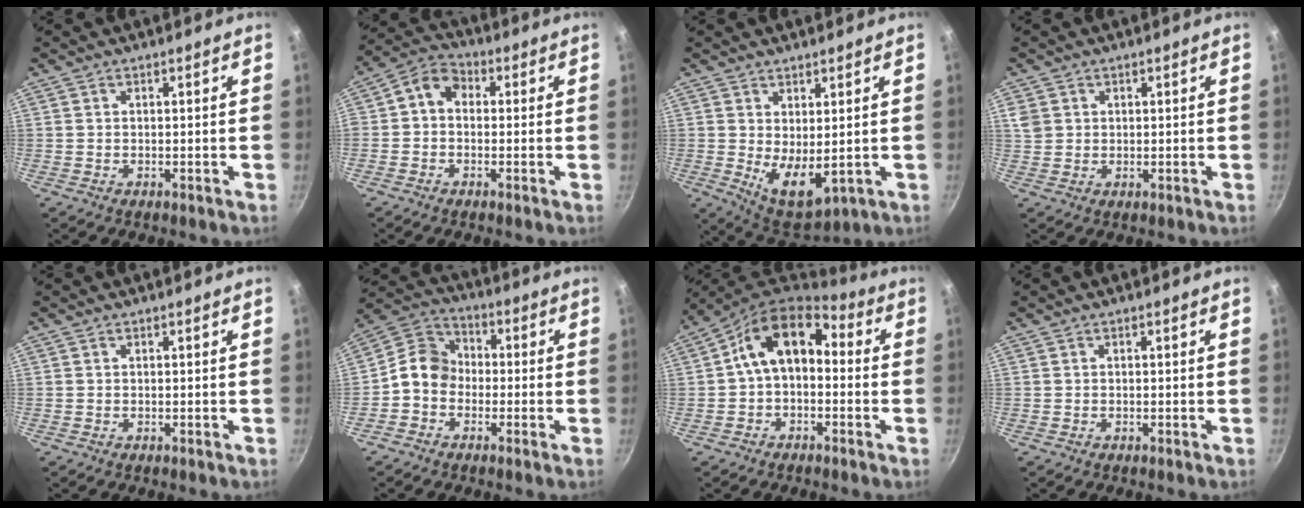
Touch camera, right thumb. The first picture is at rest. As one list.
[{"total": 6.1, "force": [0.1, 4.6, 4.0], "torque": [-0.066, 0.022, -0.020]}, {"total": 8.2, "force": [1.1, 4.2, 6.9], "torque": [-0.091, -0.030, 0.037]}, {"total": 3.7, "force": [1.3, 3.2, 1.5], "torque": [-0.022, -0.003, 0.027]}, {"total": 0.0}, {"total": 8.3, "force": [-1.7, 7.0, 4.2], "torque": [-0.048, 0.033, -0.057]}, {"total": 11.9, "force": [0.5, 8.0, 8.8], "torque": [-0.125, 0.045, -0.014]}, {"total": 0.0}]